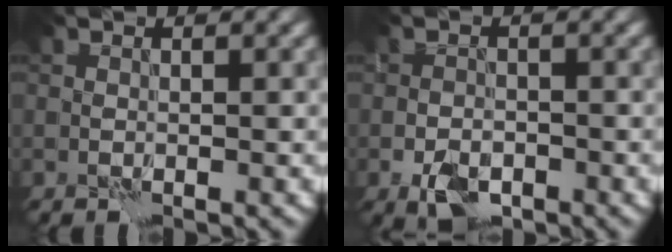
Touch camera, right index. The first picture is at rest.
{"total": 3.8, "force": [-2.0, 2.3, 2.3], "torque": [-0.042, -0.005, -0.039]}